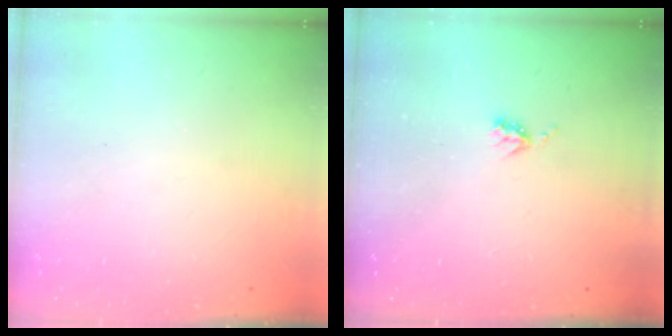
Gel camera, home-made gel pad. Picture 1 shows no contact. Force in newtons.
{"total": 3.9, "press": 3.8, "slide": 0.6}